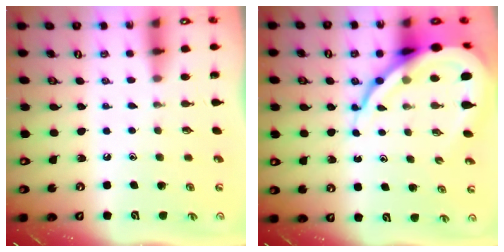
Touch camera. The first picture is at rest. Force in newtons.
{"total": 15.6, "press": 15.5, "slide": 1.7}